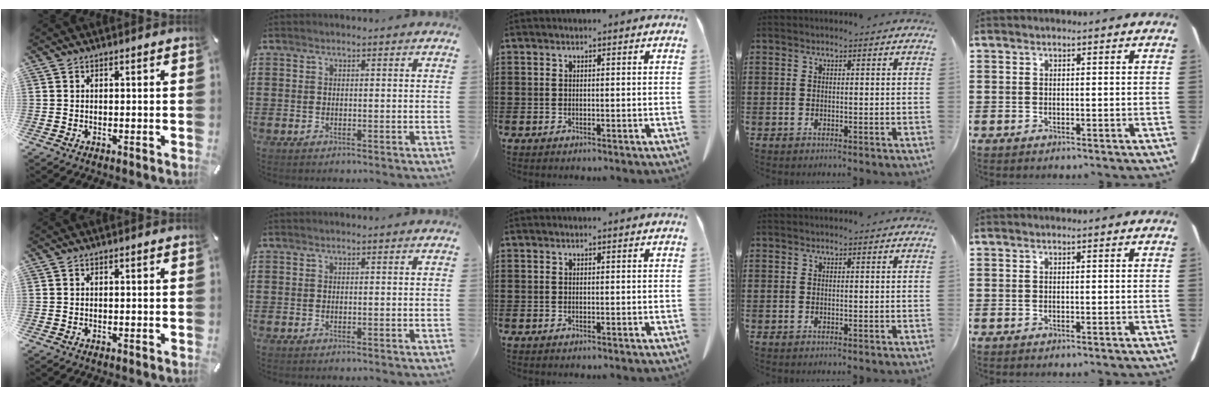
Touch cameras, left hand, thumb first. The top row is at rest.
{}